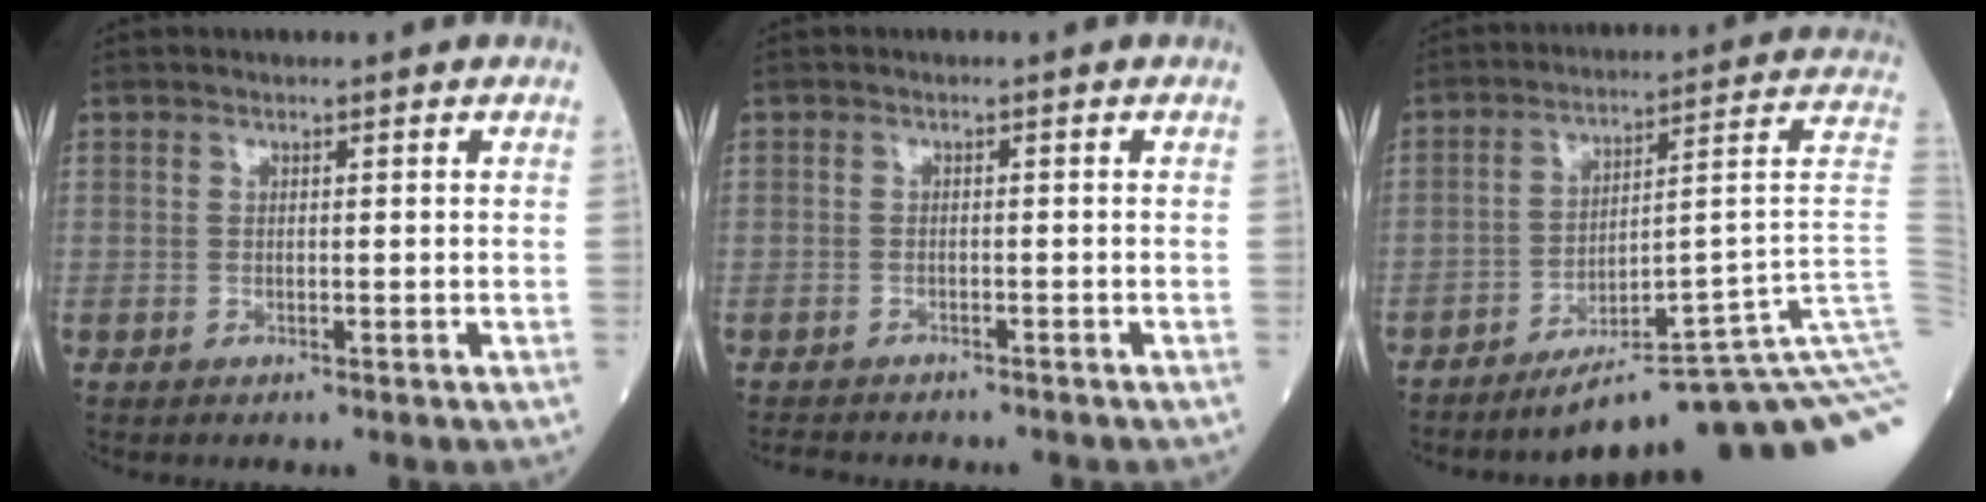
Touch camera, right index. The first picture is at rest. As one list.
[{"total": 5.2, "force": [-4.6, 1.9, 1.4], "torque": [-0.021, -0.005, -0.066]}, {"total": 21.3, "force": [-13.4, -1.4, 16.5], "torque": [-0.101, 0.045, -0.189]}]